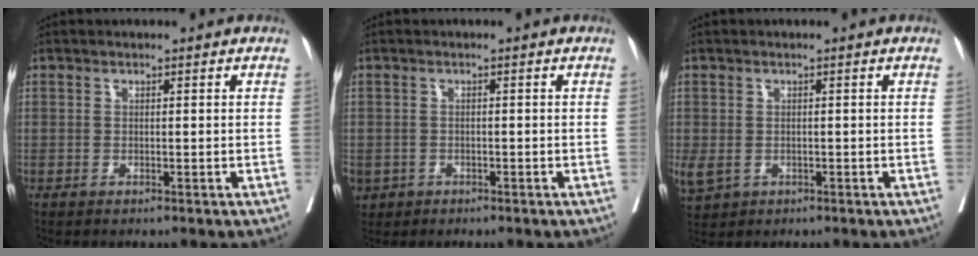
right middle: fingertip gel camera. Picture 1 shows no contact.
{"total": 3.8, "force": [-2.1, 3.0, 0.8], "torque": [-0.026, -0.001, -0.033]}
{"total": 3.5, "force": [-0.9, 2.7, 1.9], "torque": [-0.052, -0.009, -0.003]}